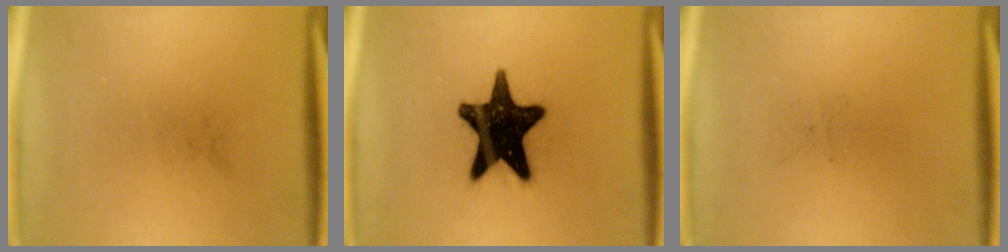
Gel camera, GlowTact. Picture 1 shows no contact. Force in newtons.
{"total": 17.9}
{"total": 0.0}